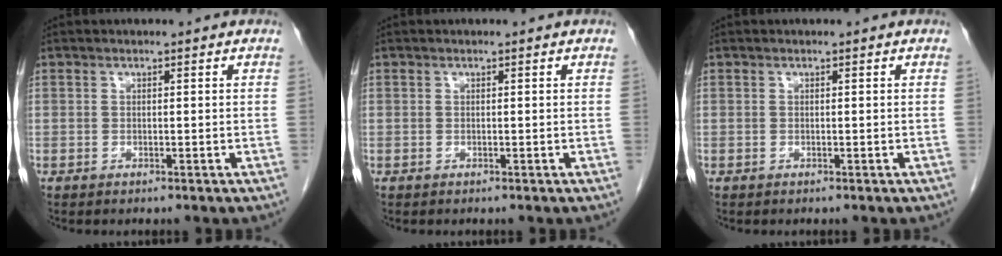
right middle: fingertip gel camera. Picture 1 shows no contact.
{"total": 0.0}
{"total": 0.0}